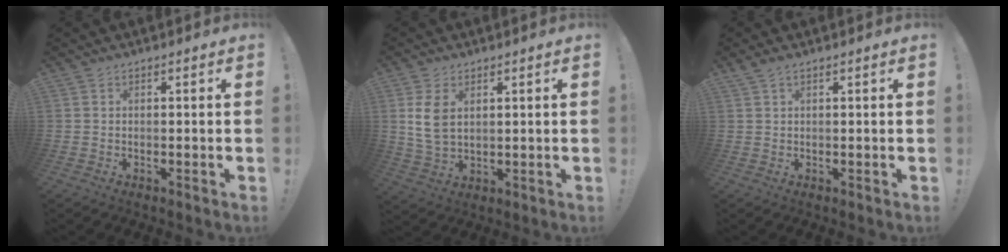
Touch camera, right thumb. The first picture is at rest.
{"total": 7.0, "force": [2.5, 4.3, 5.0], "torque": [-0.101, -0.010, 0.045]}
{"total": 1.2, "force": [0.6, 0.3, 1.0], "torque": [-0.028, 0.005, 0.013]}